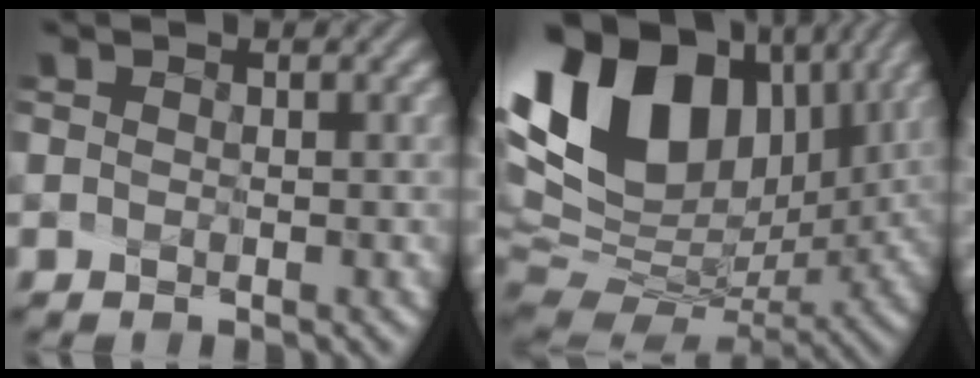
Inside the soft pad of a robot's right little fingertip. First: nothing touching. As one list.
[{"total": 14.8, "force": [5.5, 9.9, 9.5], "torque": [-0.193, 0.018, 0.112]}]